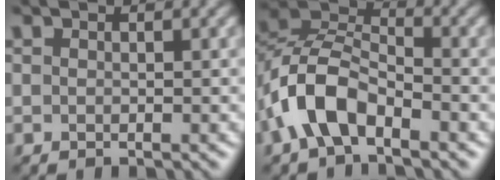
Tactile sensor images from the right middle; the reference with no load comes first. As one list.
[{"total": 6.3, "force": [-3.2, 3.4, 4.3], "torque": [-0.083, 0.012, -0.068]}]